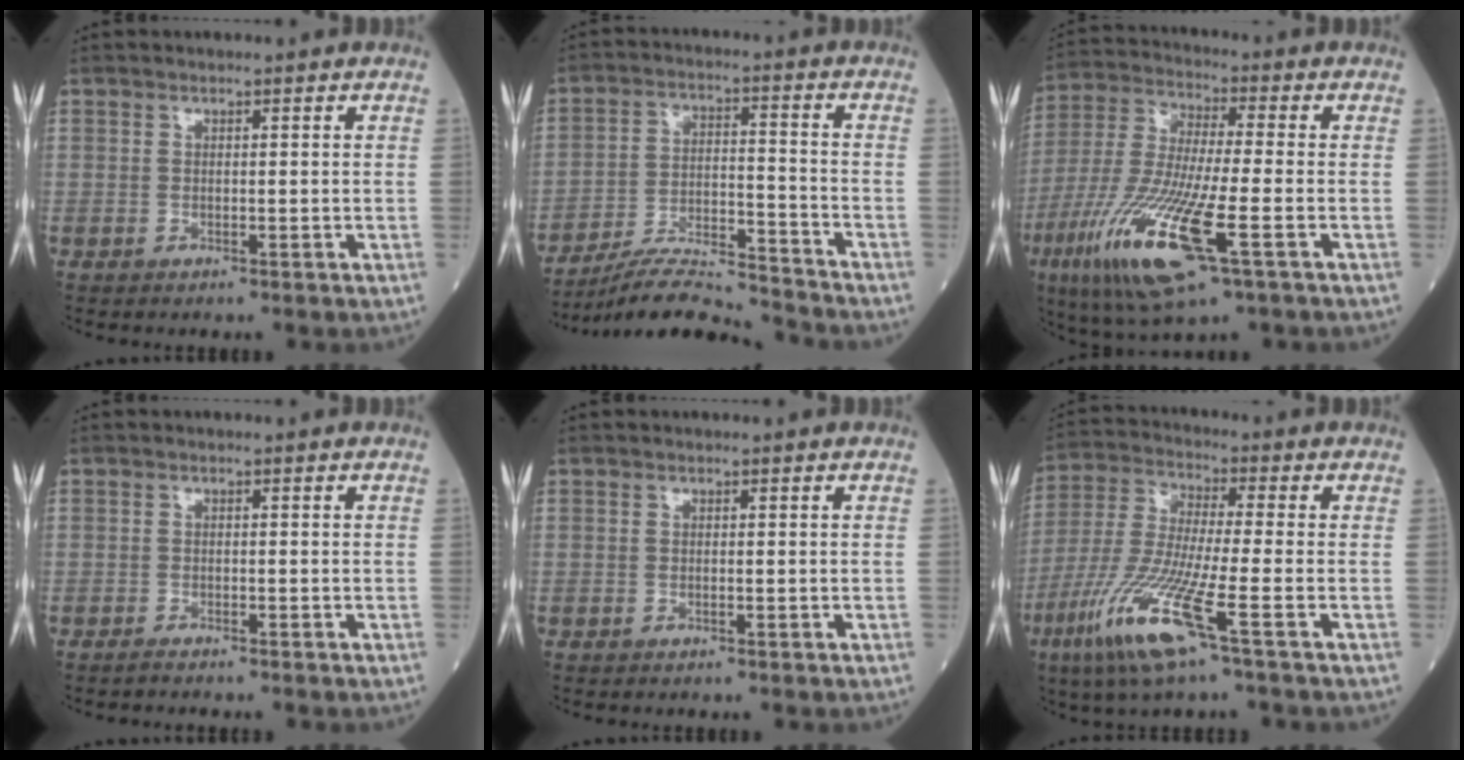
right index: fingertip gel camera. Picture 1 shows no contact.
{"total": 11.5, "force": [-11.2, -0.5, 2.5], "torque": [-0.045, 0.008, -0.202]}
{"total": 18.3, "force": [-7.3, 2.6, 16.6], "torque": [-0.373, -0.041, -0.135]}
{"total": 0.8, "force": [-0.8, 0.0, 0.2], "torque": [-0.011, -0.002, -0.014]}
{"total": 0.0}
{"total": 13.4, "force": [-6.4, 0.1, 11.8], "torque": [-0.262, -0.032, -0.129]}